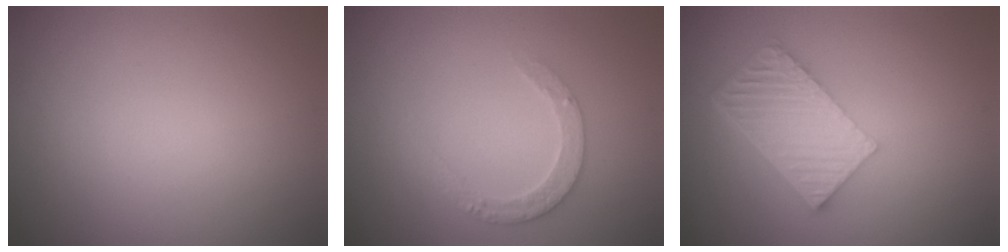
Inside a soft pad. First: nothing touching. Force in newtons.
{"total": 2.4, "press": 2.3, "slide": 0.5}
{"total": 6.1, "press": 4.2, "slide": 4.4}